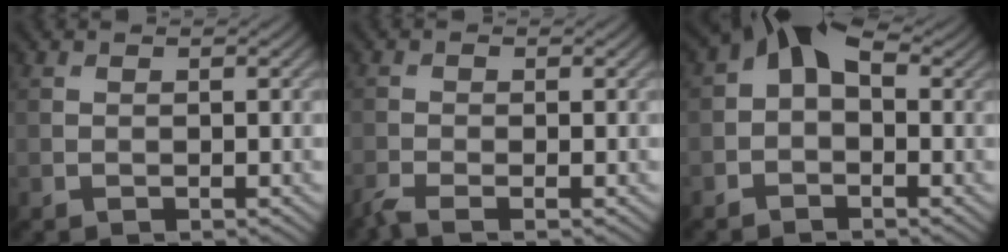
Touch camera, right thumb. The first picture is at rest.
{"total": 1.9, "force": [-1.5, 0.1, 1.2], "torque": [-0.032, -0.004, -0.039]}
{"total": 5.1, "force": [0.7, 3.4, 3.7], "torque": [-0.062, 0.012, -0.003]}